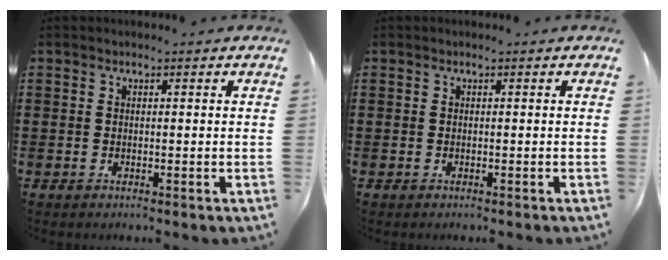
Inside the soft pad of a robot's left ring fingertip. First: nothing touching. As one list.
[{"total": 0.0}]